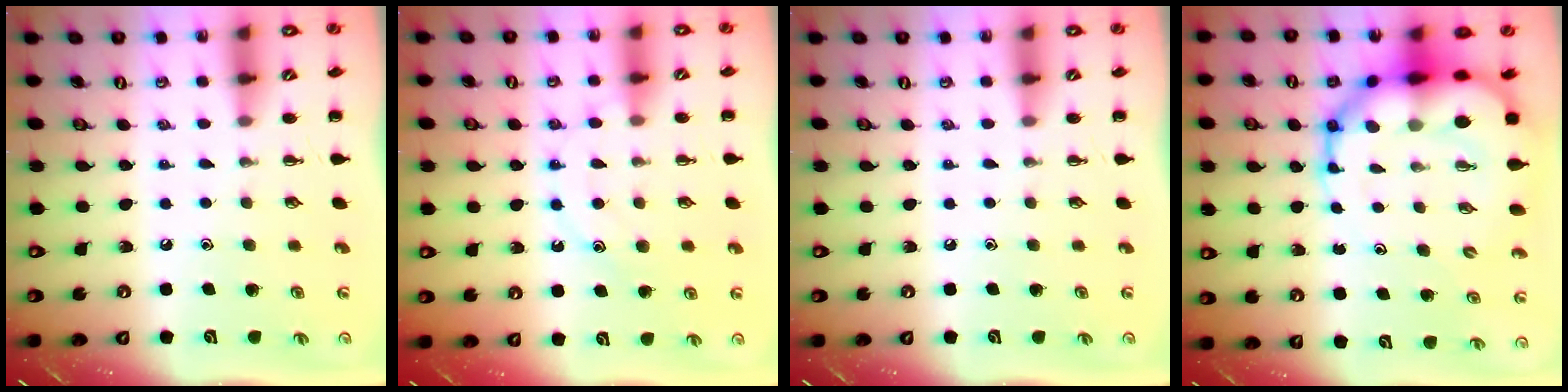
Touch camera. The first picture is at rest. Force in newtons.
{"total": 11.3, "press": 11.2, "slide": 1.1}
{"total": 0.0}
{"total": 16.7, "press": 16.0, "slide": 4.7}